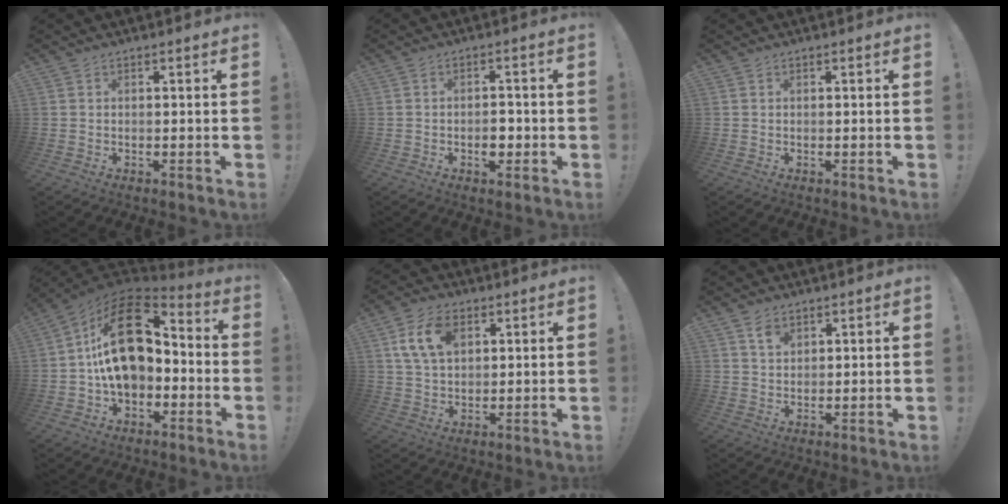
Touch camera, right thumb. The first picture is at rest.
{"total": 4.1, "force": [-1.5, 2.5, 2.9], "torque": [-0.036, 0.005, -0.027]}
{"total": 0.0}
{"total": 21.5, "force": [3.1, 13.4, 16.6], "torque": [-0.282, 0.008, 0.060]}
{"total": 11.3, "force": [4.3, 7.3, 7.5], "torque": [-0.135, 0.002, 0.084]}
{"total": 3.9, "force": [2.5, 2.3, 1.8], "torque": [-0.021, -0.015, 0.044]}